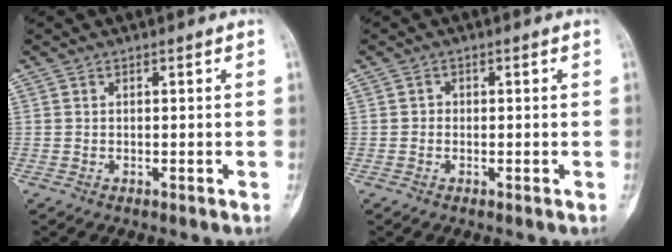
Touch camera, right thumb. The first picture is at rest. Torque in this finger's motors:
{"motor_torque": [0.19, 0.10, 0.11, -0.13, -0.02]}